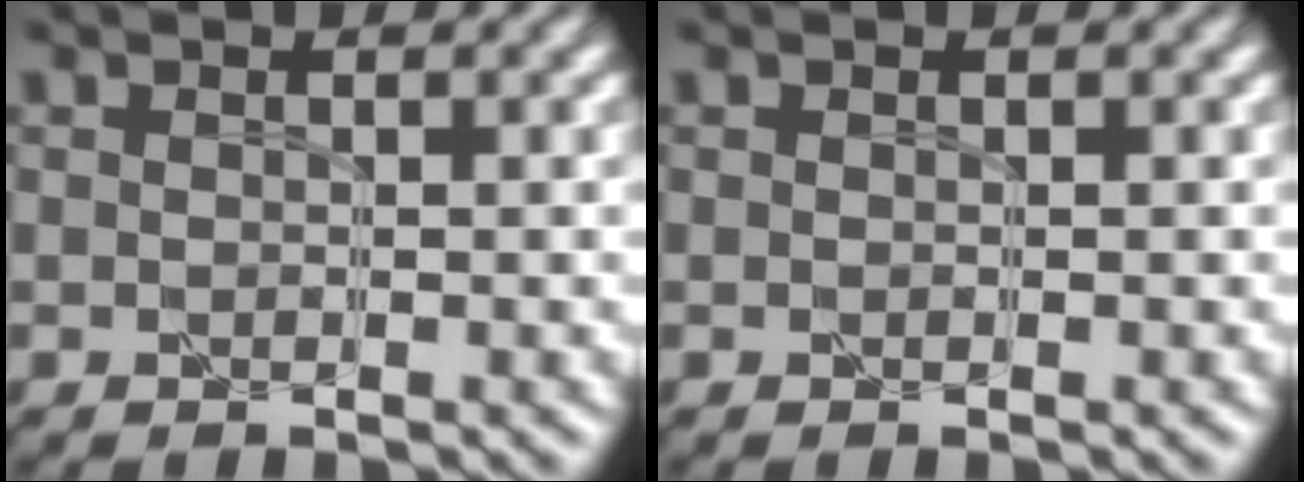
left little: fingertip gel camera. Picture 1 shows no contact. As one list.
[{"total": 0.0}]